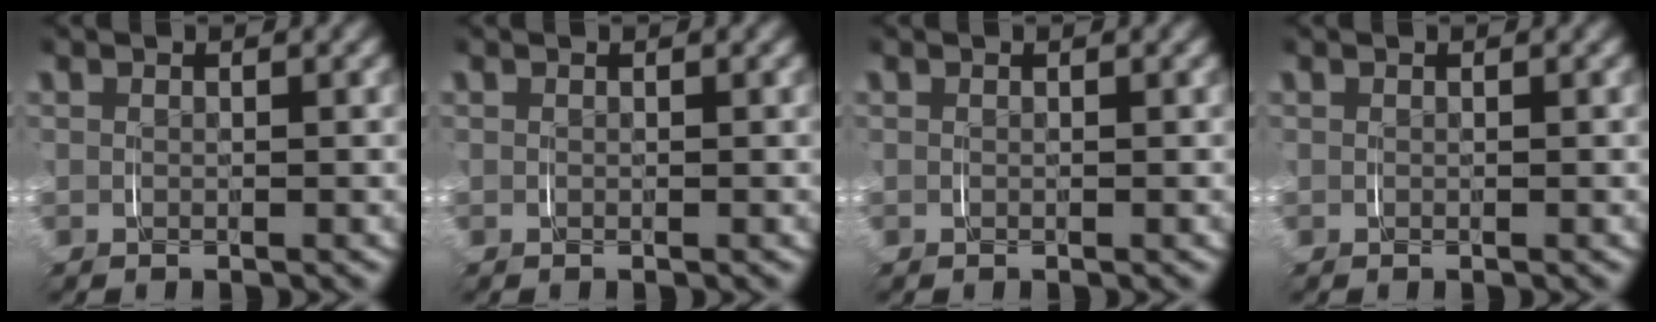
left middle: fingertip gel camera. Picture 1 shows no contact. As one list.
[{"total": 0.0}, {"total": 0.0}, {"total": 0.0}]